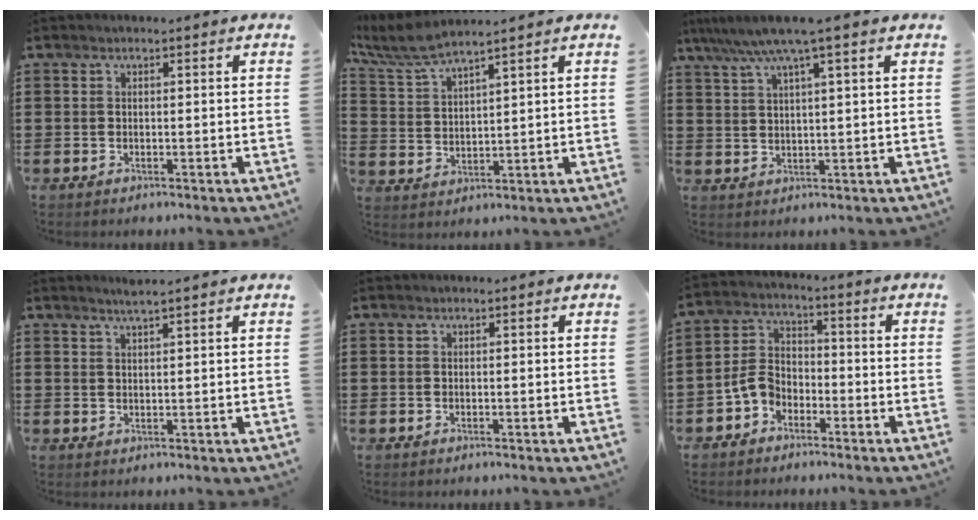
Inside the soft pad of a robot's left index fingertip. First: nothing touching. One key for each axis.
{"total": 5.6, "fx": 4.9, "fy": 0.3, "fz": 2.8, "tx": -0.072, "ty": -0.017, "tz": 0.086}
{"total": 5.8, "fx": 3.9, "fy": -0.3, "fz": 4.2, "tx": -0.092, "ty": -0.009, "tz": 0.065}
{"total": 1.9, "fx": 1.7, "fy": -0.4, "fz": 0.8, "tx": -0.018, "ty": 0.000, "tz": 0.033}
{"total": 0.0}
{"total": 5.4, "fx": -3.3, "fy": 3.5, "fz": 2.5, "tx": -0.076, "ty": 0.005, "tz": -0.073}